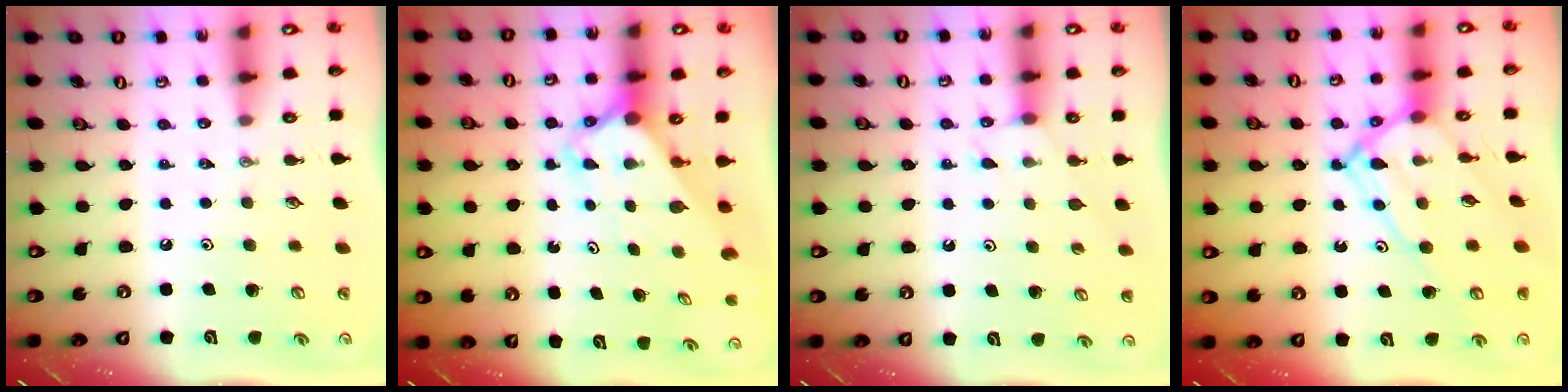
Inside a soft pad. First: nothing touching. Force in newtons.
{"total": 2.8, "press": 2.8, "slide": 0.2}
{"total": 5.1, "press": 5.1, "slide": 0.5}
{"total": 12.4, "press": 12.4, "slide": 1.2}